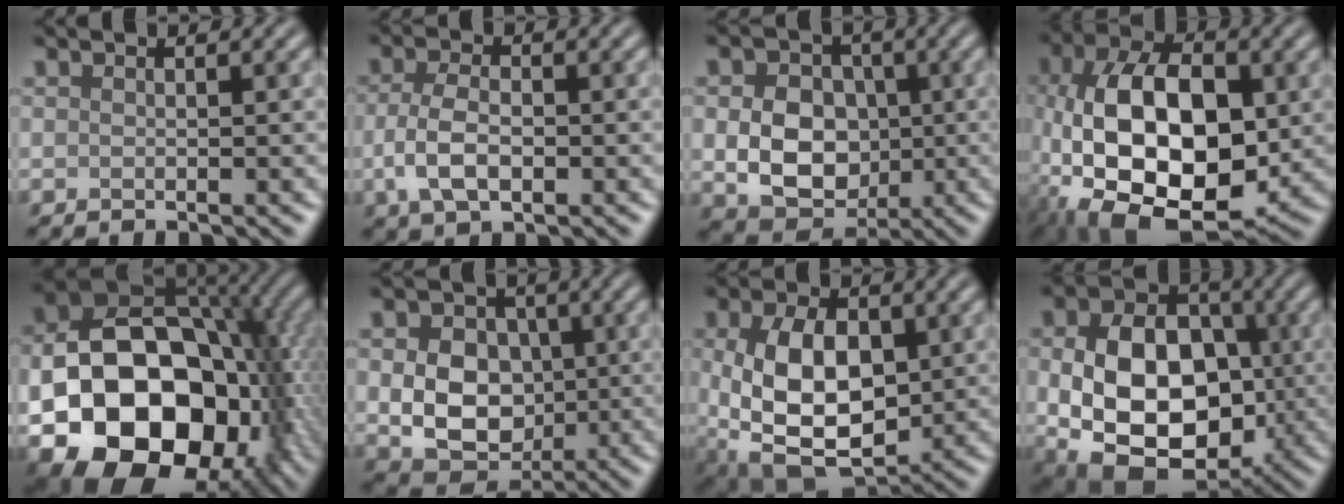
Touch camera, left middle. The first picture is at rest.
{"total": 4.1, "force": [-0.8, 2.3, 3.3], "torque": [-0.072, -0.002, -0.016]}
{"total": 7.7, "force": [-0.3, 6.2, 4.5], "torque": [-0.067, -0.010, -0.009]}
{"total": 14.7, "force": [-2.3, 8.6, 11.7], "torque": [-0.215, -0.010, -0.045]}
{"total": 21.2, "force": [-4.6, 15.8, 13.3], "torque": [-0.239, -0.040, -0.062]}
{"total": 9.1, "force": [0.2, 7.4, 5.3], "torque": [-0.076, 0.001, -0.002]}
{"total": 10.9, "force": [-0.1, 6.9, 8.5], "torque": [-0.181, -0.010, 0.006]}
{"total": 14.0, "force": [-1.5, 10.0, 9.7], "torque": [-0.154, -0.025, -0.016]}